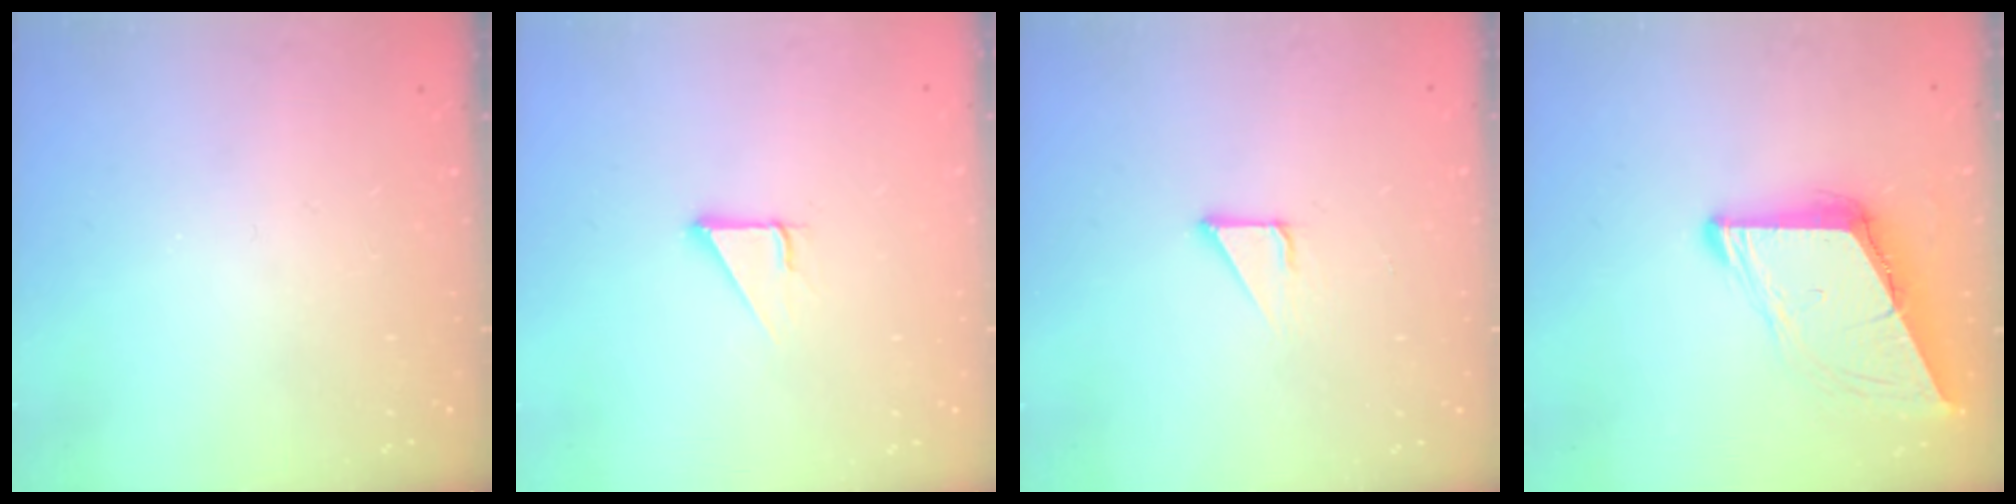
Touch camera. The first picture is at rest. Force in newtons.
{"total": 3.0, "press": 3.0, "slide": 0.1}
{"total": 2.1, "press": 2.1, "slide": 0.1}
{"total": 9.4, "press": 9.3, "slide": 1.1}